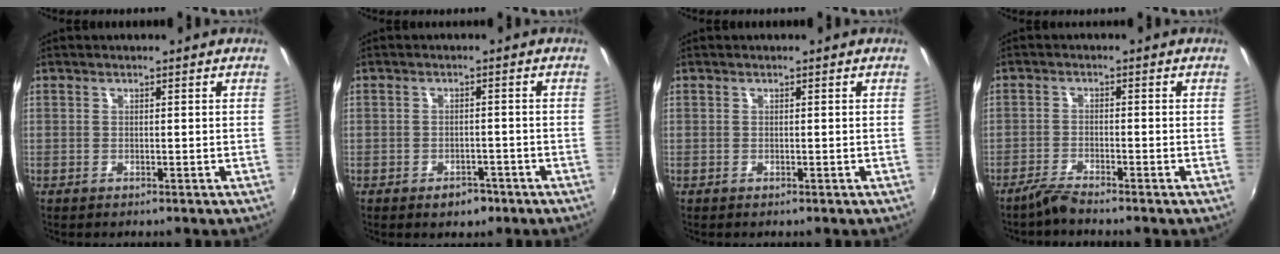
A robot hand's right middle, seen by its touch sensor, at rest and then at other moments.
{"total": 3.4, "force": [-2.3, 2.2, 1.3], "torque": [-0.026, 0.004, -0.025]}
{"total": 0.0}
{"total": 3.1, "force": [-2.9, -0.1, 1.2], "torque": [-0.038, -0.004, -0.060]}